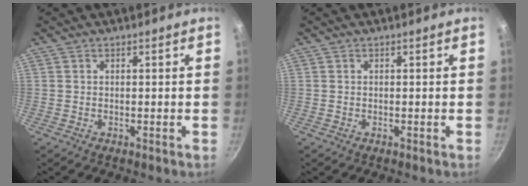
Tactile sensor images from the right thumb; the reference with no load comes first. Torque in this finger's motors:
{"motor_torque": [-0.03, -0.03, 0.04, 0.03, -0.01]}